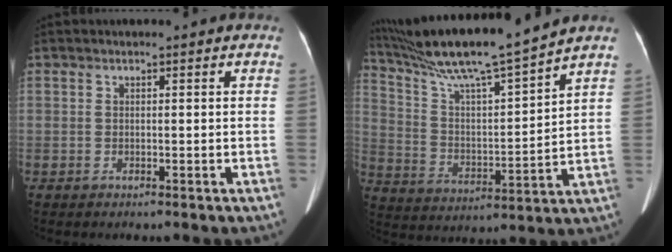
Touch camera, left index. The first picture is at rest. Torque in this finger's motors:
{"motor_torque": [0.83, -1.32, 0.31, 0.06]}